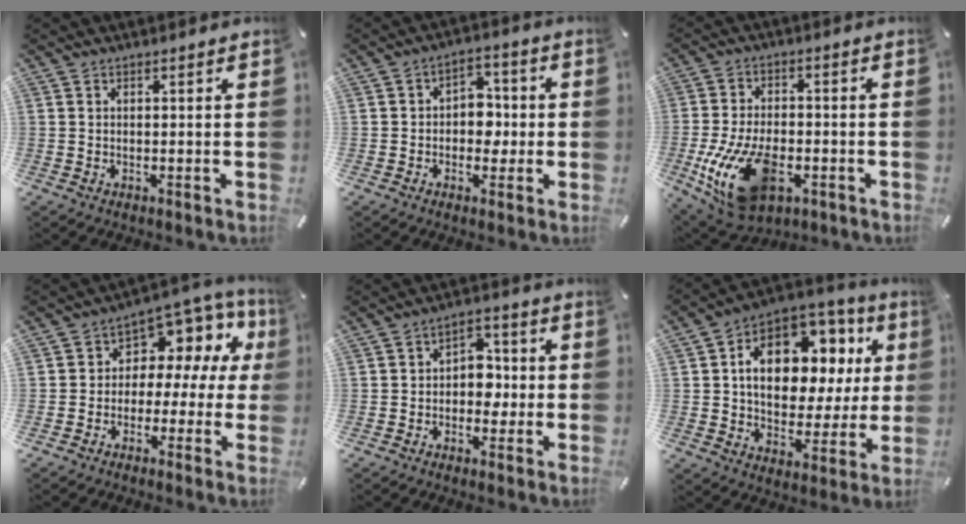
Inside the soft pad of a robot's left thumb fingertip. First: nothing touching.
{"total": 6.8, "force": [-1.0, 5.4, 3.9], "torque": [-0.044, 0.011, -0.023]}
{"total": 18.3, "force": [-5.7, 10.9, 13.6], "torque": [-0.259, 0.009, -0.089]}
{"total": 7.8, "force": [2.0, 6.1, 4.4], "torque": [-0.075, -0.026, 0.036]}
{"total": 6.6, "force": [-1.2, 5.1, 4.0], "torque": [-0.053, 0.013, -0.027]}
{"total": 16.6, "force": [4.5, 11.4, 11.2], "torque": [-0.183, -0.022, 0.079]}